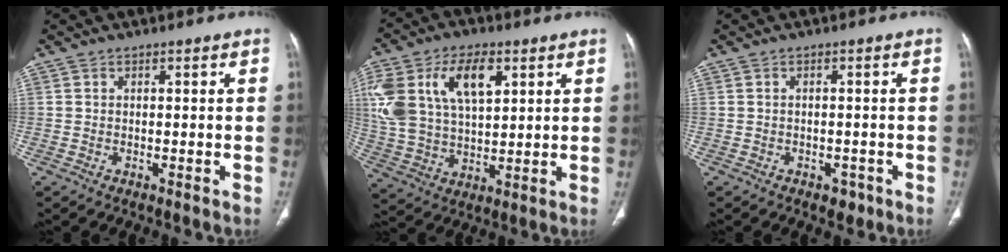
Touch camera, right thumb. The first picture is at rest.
{"total": 20.3, "force": [7.4, 11.6, 14.9], "torque": [-0.306, 0.003, 0.141]}
{"total": 2.3, "force": [-1.2, 1.6, 1.1], "torque": [-0.003, 0.005, -0.010]}